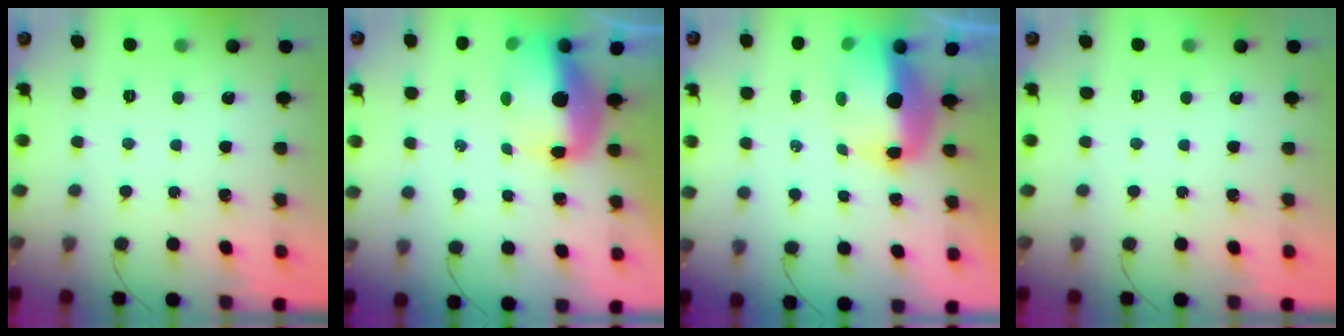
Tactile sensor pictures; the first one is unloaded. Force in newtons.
{"total": 10.5, "press": 10.2, "slide": 2.5}
{"total": 9.6, "press": 9.4, "slide": 2.2}
{"total": 0.0}